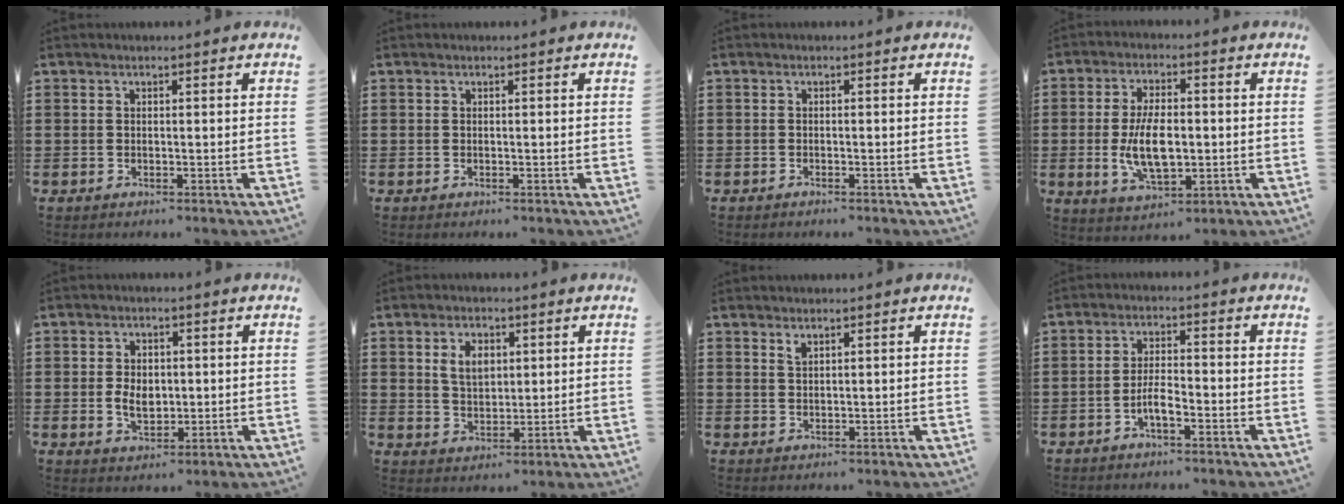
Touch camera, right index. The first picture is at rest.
{"total": 0.0}
{"total": 0.6, "force": [-0.6, 0.0, 0.1], "torque": [-0.002, -0.002, -0.012]}
{"total": 8.6, "force": [-0.8, 4.2, 7.4], "torque": [-0.157, -0.007, -0.020]}
{"total": 4.1, "force": [0.0, 2.8, 2.9], "torque": [-0.061, 0.010, -0.002]}
{"total": 5.0, "force": [1.9, 3.1, 3.4], "torque": [-0.070, 0.009, 0.031]}
{"total": 1.3, "force": [1.0, 0.5, 0.6], "torque": [-0.014, 0.003, 0.018]}
{"total": 3.8, "force": [-1.8, 1.0, 3.1], "torque": [-0.068, 0.000, -0.037]}